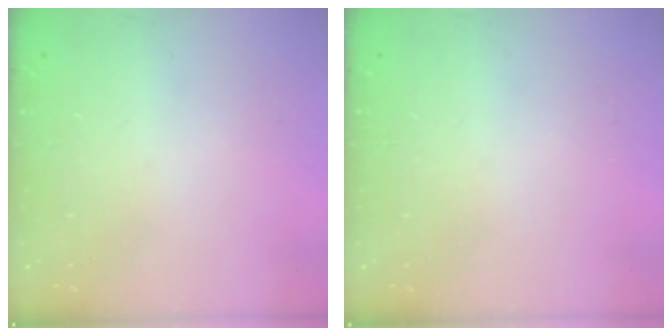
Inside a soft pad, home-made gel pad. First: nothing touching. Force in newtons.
{"total": 0.0}